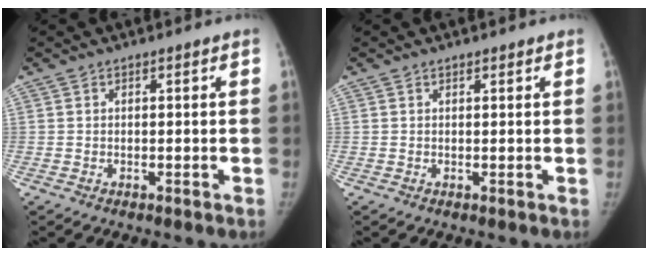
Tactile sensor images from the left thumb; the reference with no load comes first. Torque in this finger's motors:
{"motor_torque": [-0.12, -0.04, -0.08, 0.19, -0.05]}